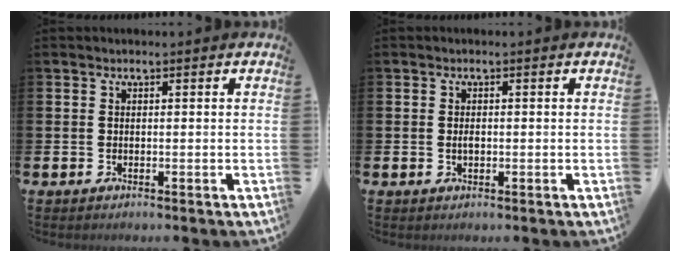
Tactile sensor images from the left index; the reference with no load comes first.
{"total": 1.0, "force": [-0.1, 0.5, 0.8], "torque": [-0.016, 0.004, -0.003]}